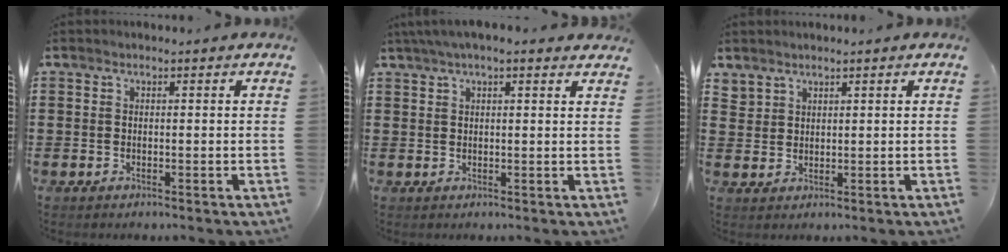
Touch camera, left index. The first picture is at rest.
{"total": 3.1, "force": [2.3, 0.5, 2.0], "torque": [-0.046, 0.008, 0.042]}
{"total": 2.1, "force": [1.9, 1.0, -0.1], "torque": [-0.003, 0.003, 0.038]}